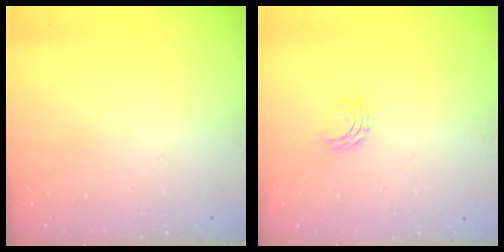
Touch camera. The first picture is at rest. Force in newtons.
{"total": 4.6, "press": 4.6, "slide": 0.5}